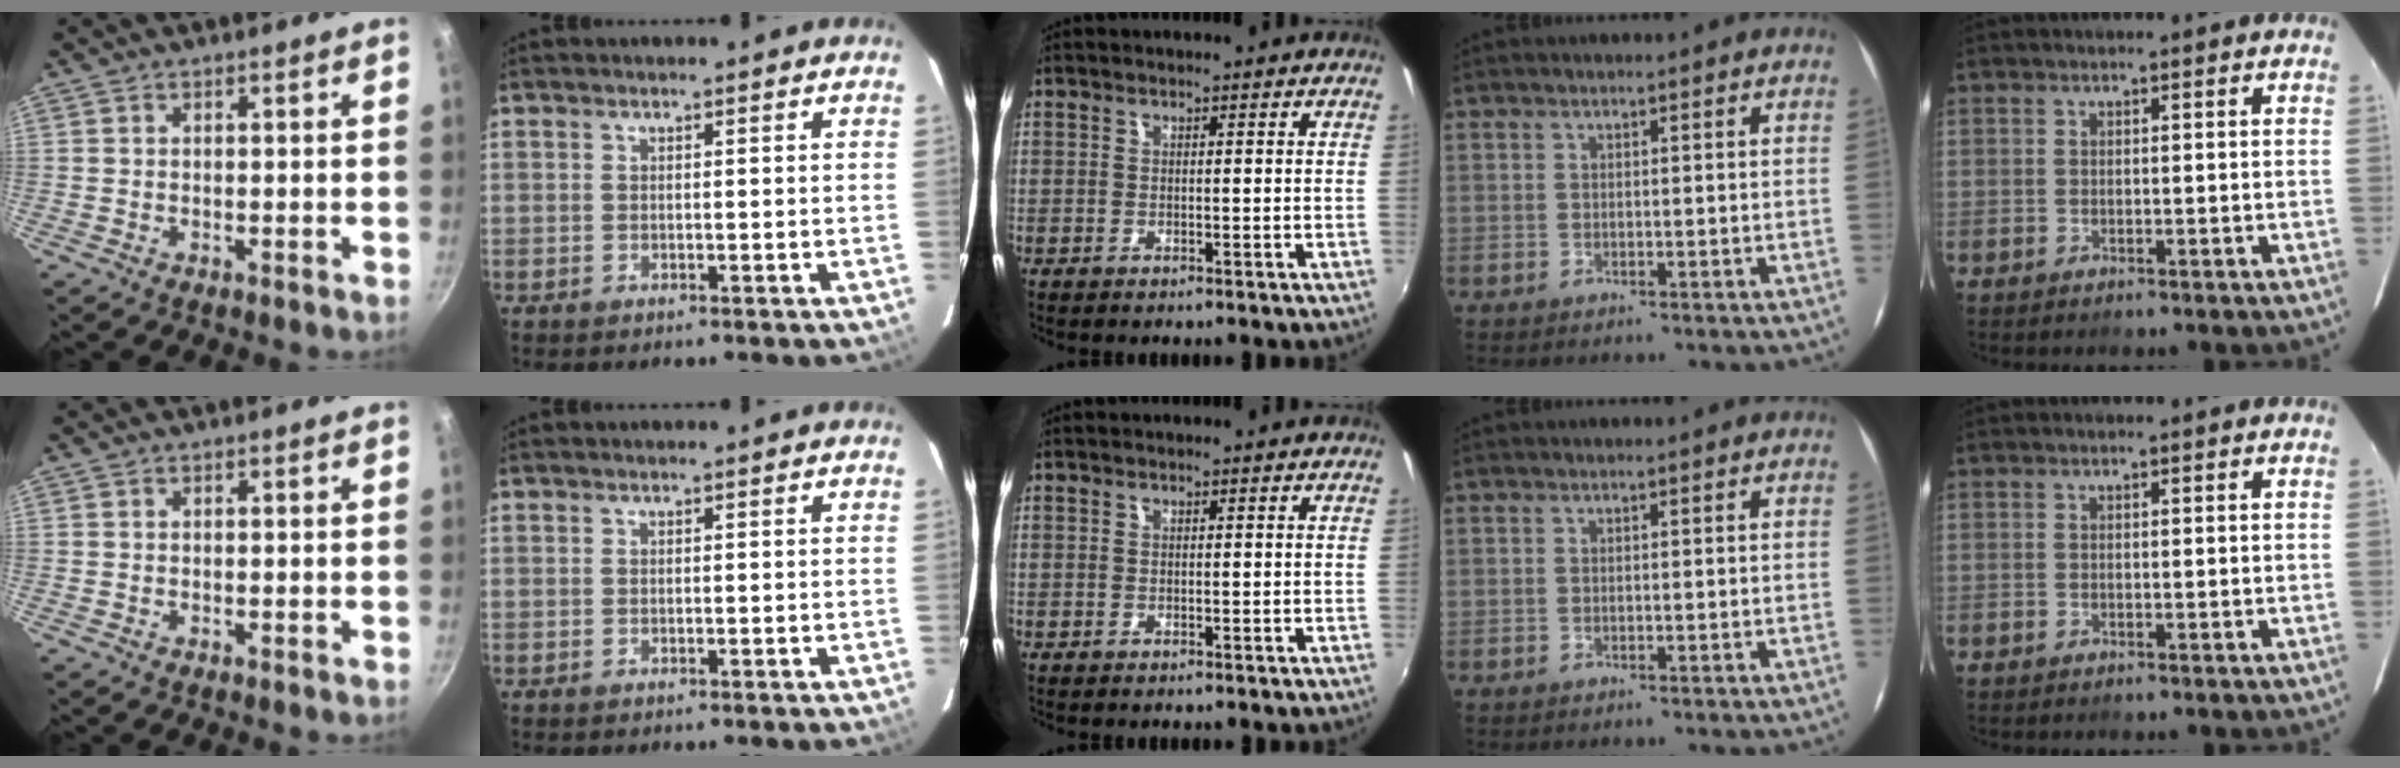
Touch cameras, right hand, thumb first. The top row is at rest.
{}